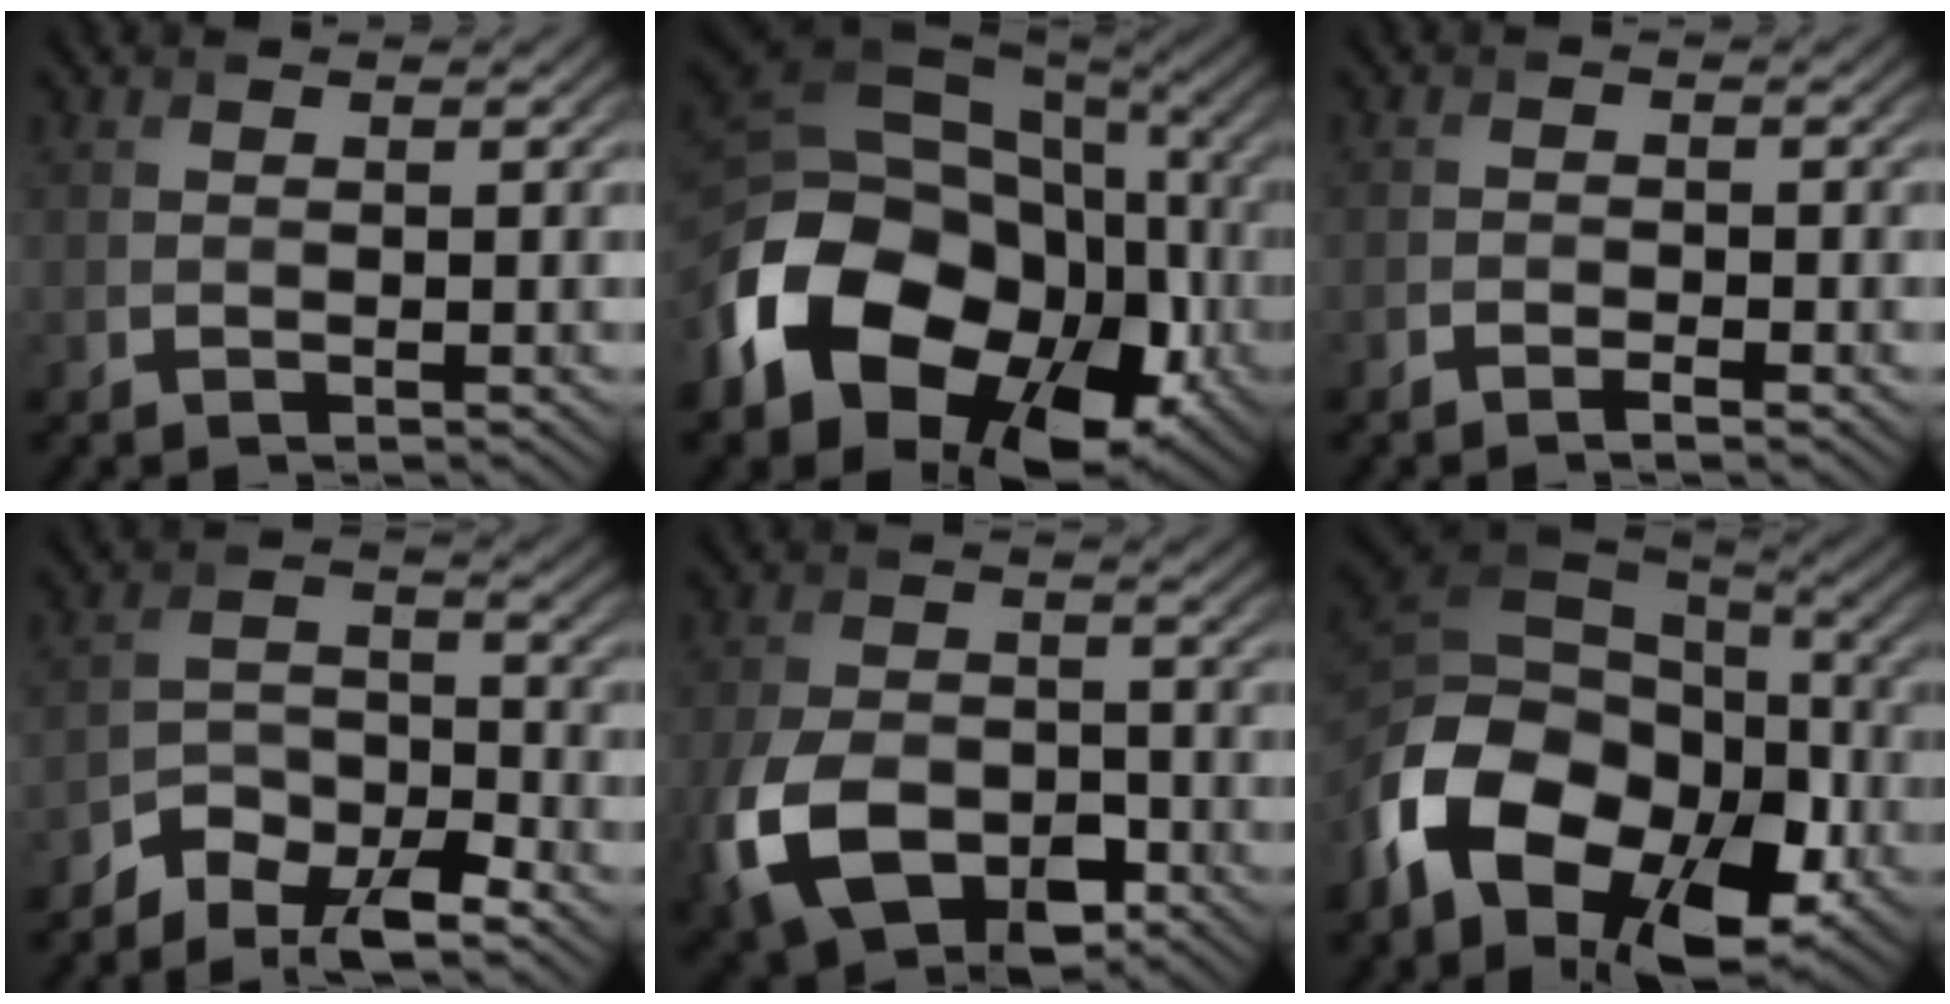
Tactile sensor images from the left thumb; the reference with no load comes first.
{"total": 18.5, "force": [-6.0, 13.3, 11.4], "torque": [-0.244, -0.039, -0.094]}
{"total": 1.4, "force": [-1.1, 0.4, 0.8], "torque": [-0.013, -0.002, -0.020]}
{"total": 7.2, "force": [-5.9, 2.7, 3.0], "torque": [-0.054, -0.001, -0.126]}
{"total": 11.7, "force": [-4.9, 7.5, 7.5], "torque": [-0.185, -0.027, -0.085]}
{"total": 18.1, "force": [-7.6, 11.7, 11.5], "torque": [-0.259, -0.045, -0.133]}